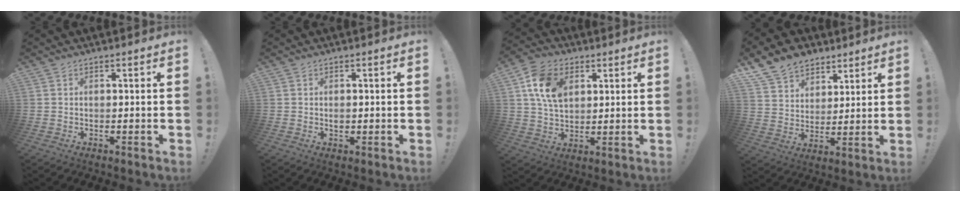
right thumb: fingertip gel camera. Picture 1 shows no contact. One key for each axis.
{"total": 1.4, "fx": -0.3, "fy": 1.1, "fz": 0.8, "tx": -0.009, "ty": 0.001, "tz": -0.007}
{"total": 13.1, "fx": 4.8, "fy": 9.0, "fz": 8.3, "tx": -0.142, "ty": 0.002, "tz": 0.093}
{"total": 12.4, "fx": 8.8, "fy": 8.2, "fz": 3.2, "tx": -0.057, "ty": -0.058, "tz": 0.174}